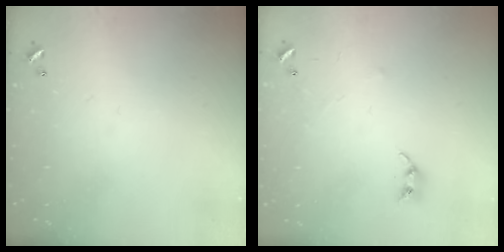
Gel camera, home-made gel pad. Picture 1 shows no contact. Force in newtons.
{"total": 5.0, "press": 4.9, "slide": 0.2}